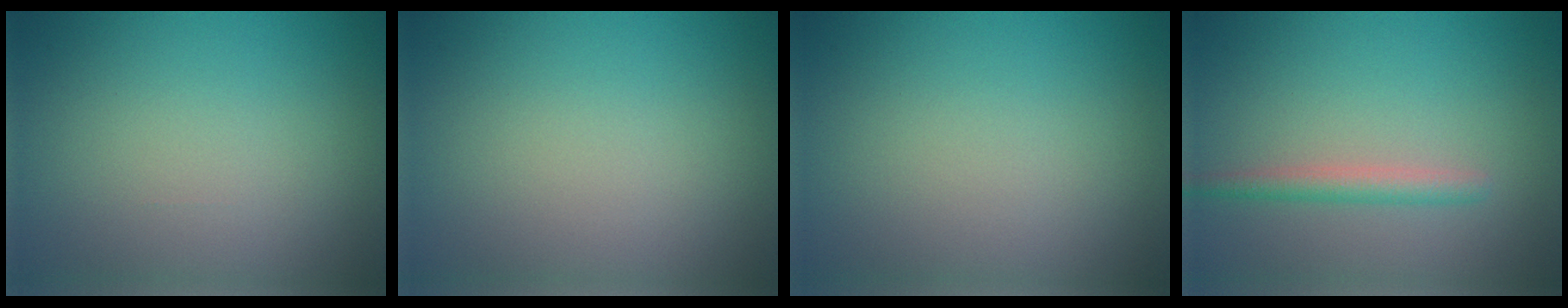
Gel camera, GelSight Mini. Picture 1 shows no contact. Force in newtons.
{"total": 0.0}
{"total": 0.0}
{"total": 1.8, "press": 1.8, "slide": 0.1}